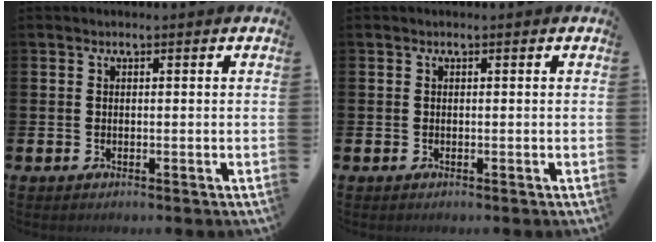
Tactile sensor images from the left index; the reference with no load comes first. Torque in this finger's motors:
{"motor_torque": [0.00, 0.00, 0.00, 0.02]}